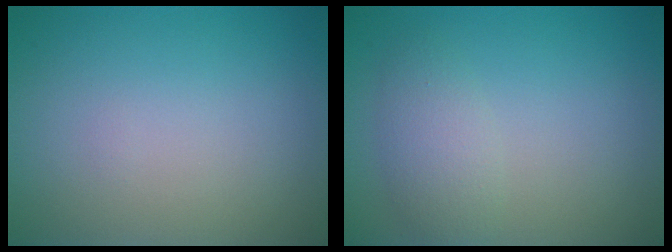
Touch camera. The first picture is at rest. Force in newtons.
{"total": 2.6, "press": 2.6, "slide": 0.1}